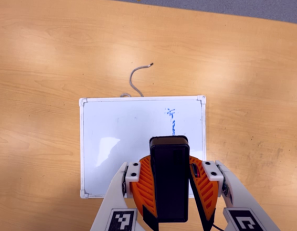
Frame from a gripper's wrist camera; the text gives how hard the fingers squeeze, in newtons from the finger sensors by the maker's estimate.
{"total": 10.9, "left": 10.5, "right": 11.4}